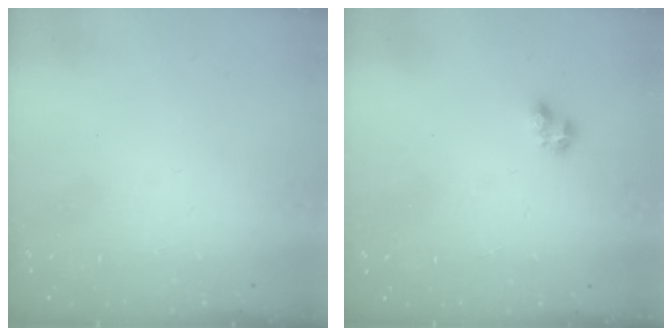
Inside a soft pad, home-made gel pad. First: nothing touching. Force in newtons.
{"total": 2.7, "press": 2.7, "slide": 0.4}